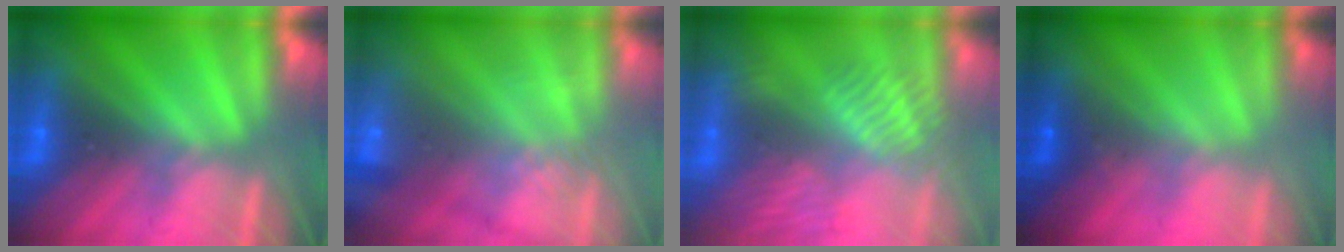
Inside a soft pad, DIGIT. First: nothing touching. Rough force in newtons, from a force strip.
{"total": 3.0}
{"total": 3.9}
{"total": 1.5}